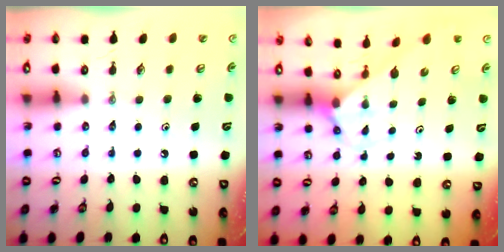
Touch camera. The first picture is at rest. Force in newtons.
{"total": 2.7, "press": 2.7, "slide": 0.2}